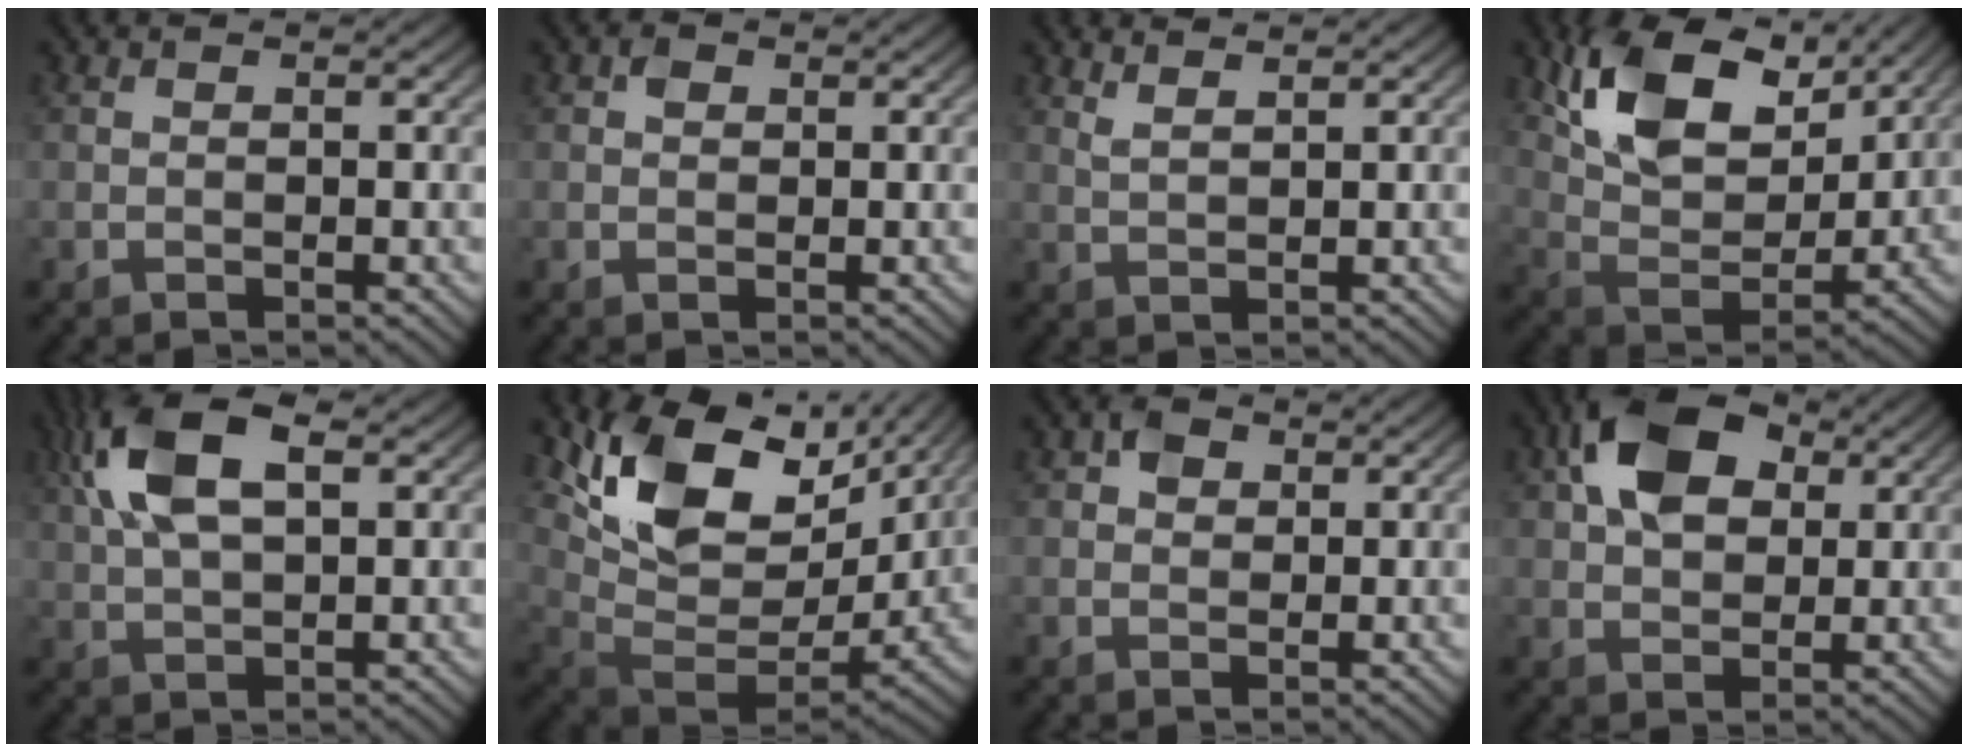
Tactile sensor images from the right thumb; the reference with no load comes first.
{"total": 1.2, "force": [0.5, 0.9, 0.5], "torque": [-0.009, 0.001, 0.006]}
{"total": 2.1, "force": [1.8, 0.4, 1.0], "torque": [-0.024, 0.000, 0.037]}
{"total": 13.1, "force": [7.1, 6.8, 8.7], "torque": [-0.183, 0.004, 0.133]}
{"total": 10.1, "force": [3.5, 4.6, 8.3], "torque": [-0.192, 0.021, 0.063]}
{"total": 15.7, "force": [7.0, 9.1, 10.8], "torque": [-0.230, -0.003, 0.142]}
{"total": 2.3, "force": [0.9, 1.8, 1.1], "torque": [-0.020, 0.005, 0.011]}
{"total": 9.1, "force": [3.1, 5.8, 6.2], "torque": [-0.127, 0.014, 0.050]}